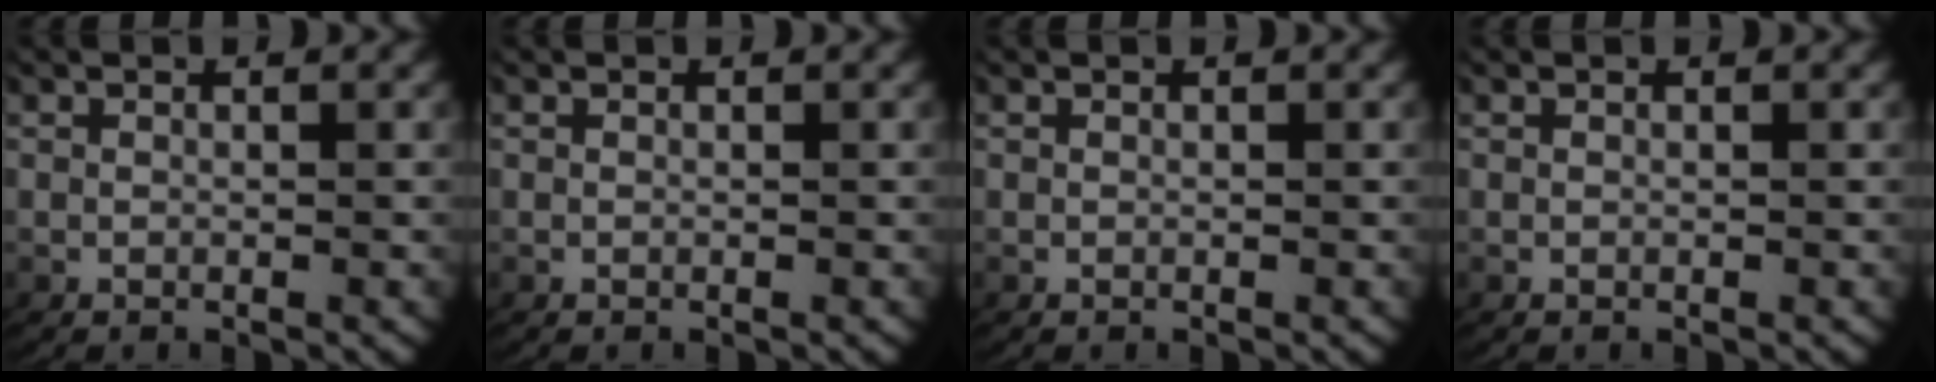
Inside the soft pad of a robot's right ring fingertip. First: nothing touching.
{"total": 0.0}
{"total": 0.0}
{"total": 0.0}